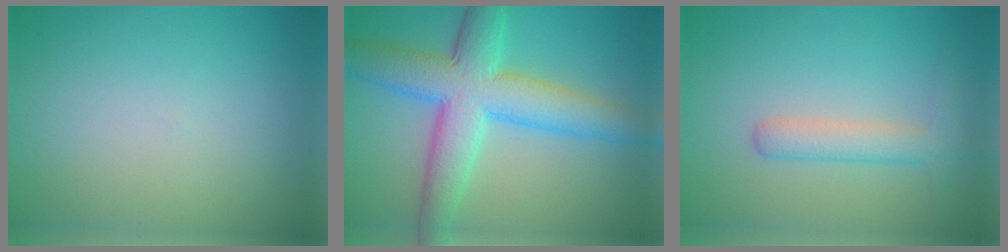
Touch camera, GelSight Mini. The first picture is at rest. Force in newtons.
{"total": 8.6, "press": 8.6, "slide": 0.2}
{"total": 2.7, "press": 2.7, "slide": 0.1}